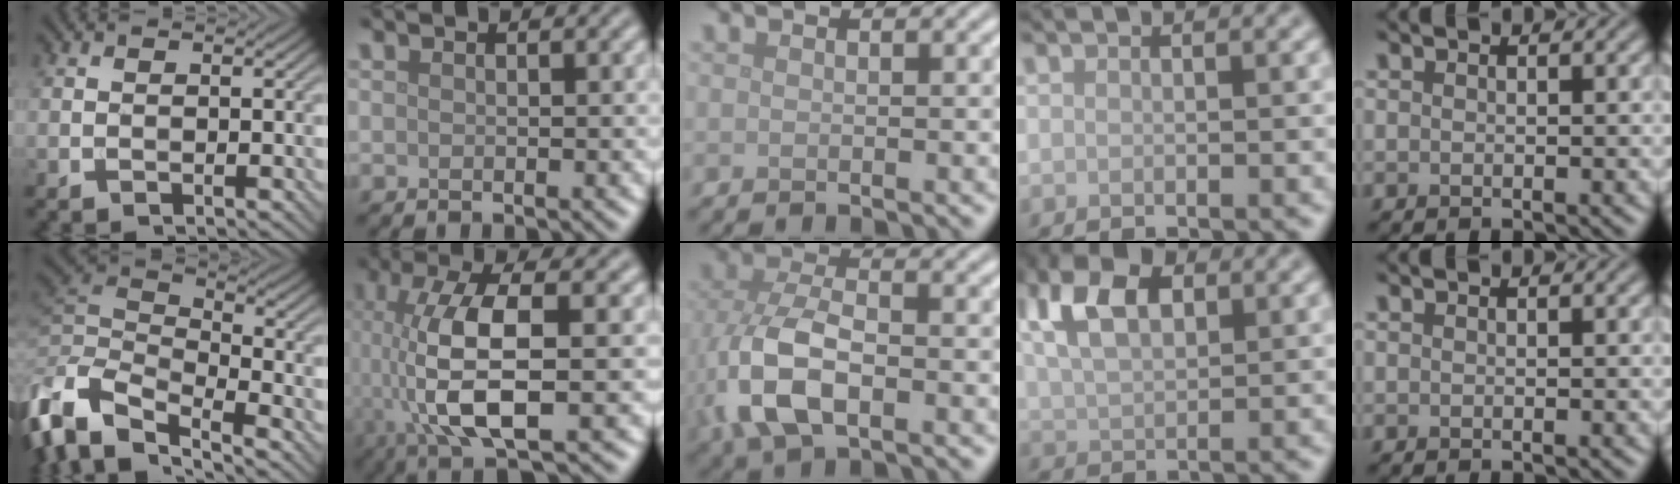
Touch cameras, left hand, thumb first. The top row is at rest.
{"thumb": {"total": 10.7, "force": [-5.8, 5.0, 7.4], "torque": [-0.173, -0.010, -0.119]}, "index": {"total": 9.8, "force": [-1.0, 3.1, 9.3], "torque": [-0.189, 0.000, -0.020]}, "middle": {"total": 8.0, "force": [-2.3, 4.3, 6.3], "torque": [-0.154, -0.006, -0.051]}, "ring": {"total": 6.5, "force": [2.5, 3.8, 4.6], "torque": [-0.110, 0.015, 0.043]}}